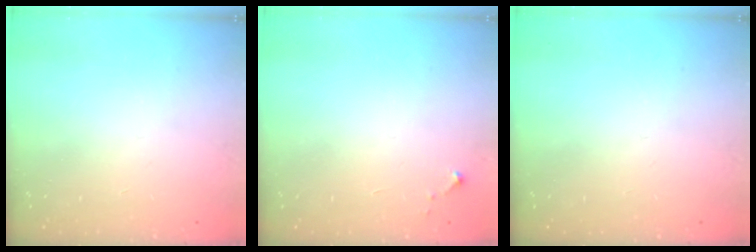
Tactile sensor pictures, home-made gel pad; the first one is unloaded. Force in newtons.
{"total": 2.6, "press": 2.6, "slide": 0.4}
{"total": 0.0}